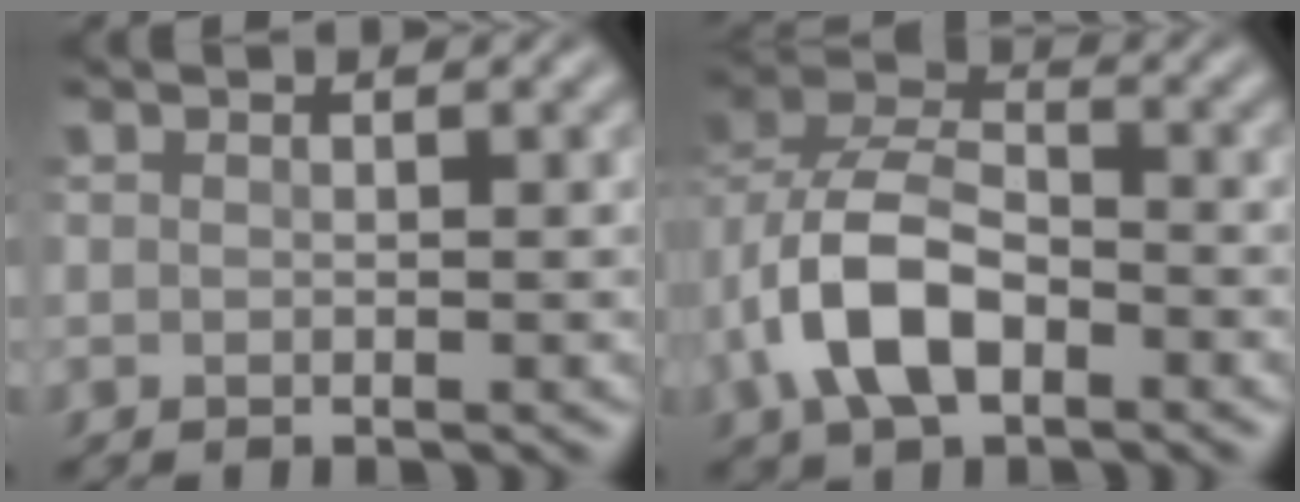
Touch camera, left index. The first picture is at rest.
{"total": 8.0, "force": [-2.7, 4.7, 5.9], "torque": [-0.124, 0.009, -0.061]}